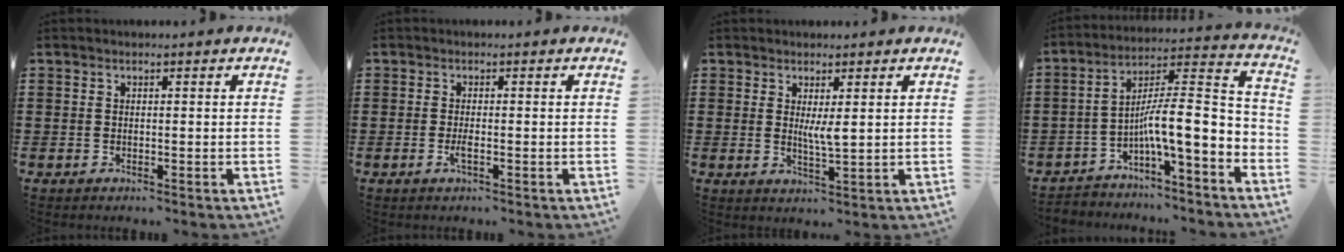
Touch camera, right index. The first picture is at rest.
{"total": 1.8, "force": [-0.8, 0.1, 1.6], "torque": [-0.035, -0.007, -0.015]}
{"total": 2.9, "force": [0.8, 0.5, 2.8], "torque": [-0.058, -0.002, 0.013]}
{"total": 10.0, "force": [-3.1, 2.0, 9.3], "torque": [-0.156, -0.028, -0.066]}